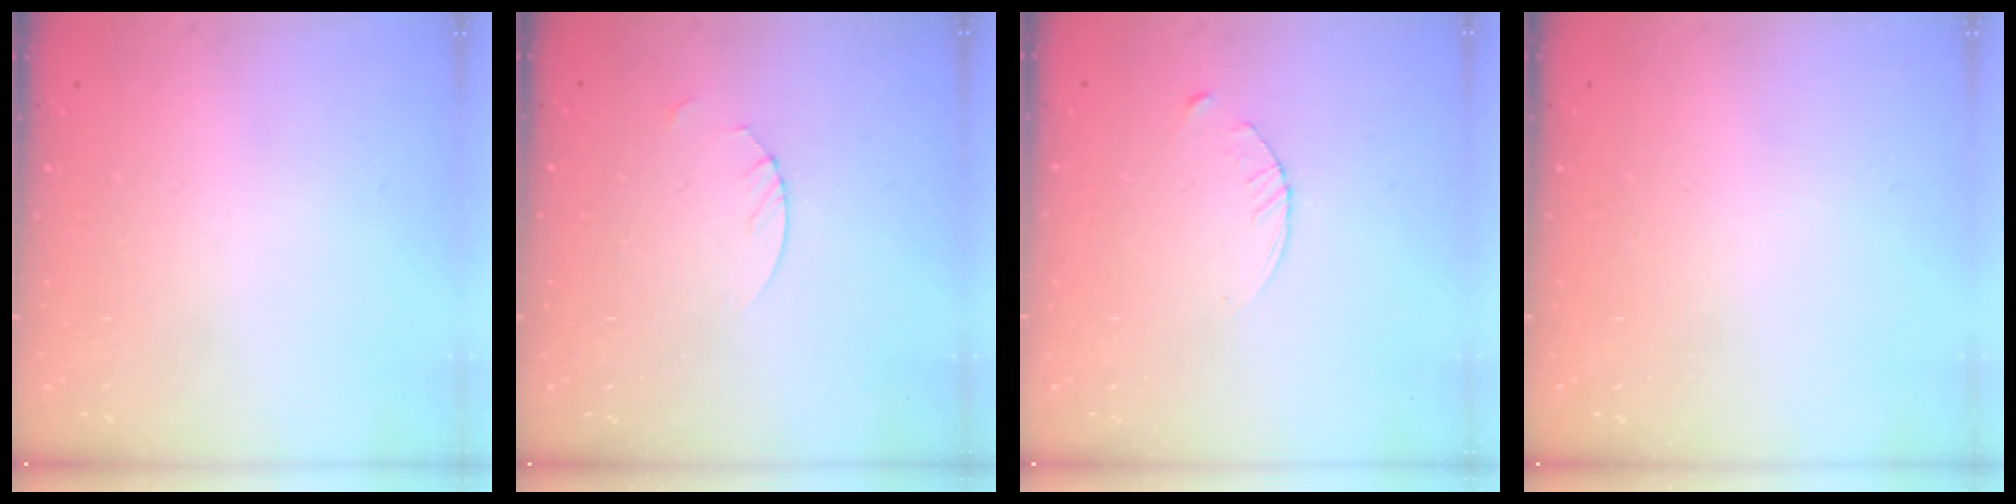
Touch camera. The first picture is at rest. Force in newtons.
{"total": 1.9, "press": 1.9, "slide": 0.2}
{"total": 2.9, "press": 2.9, "slide": 0.4}
{"total": 0.0}